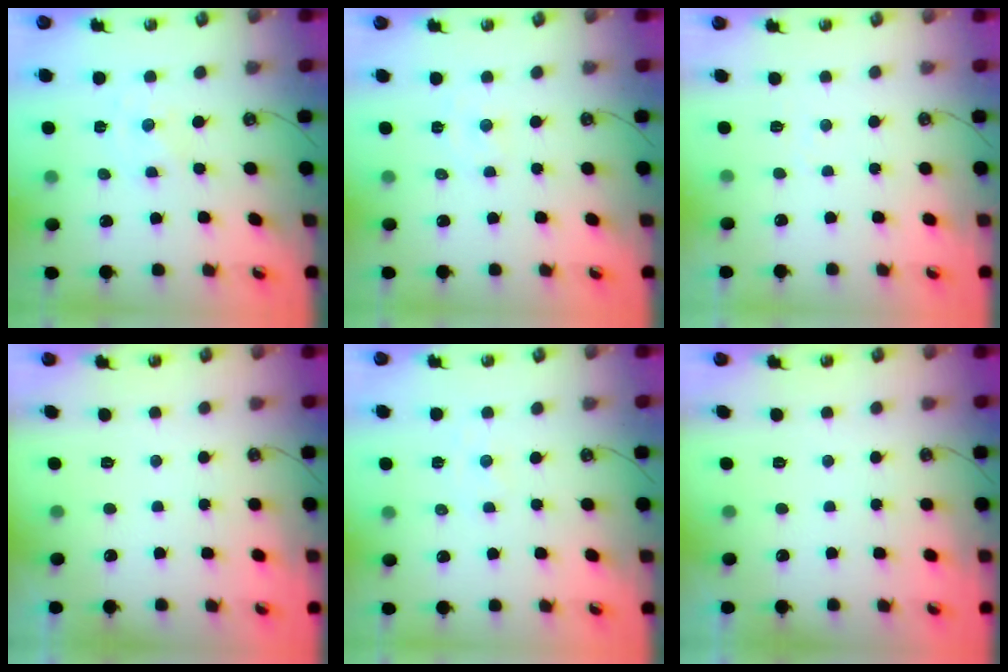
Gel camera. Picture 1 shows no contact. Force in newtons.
{"total": 4.4, "press": 4.3, "slide": 0.5}
{"total": 4.0, "press": 3.9, "slide": 0.5}
{"total": 0.0}
{"total": 1.4, "press": 1.4, "slide": 0.2}
{"total": 0.0}